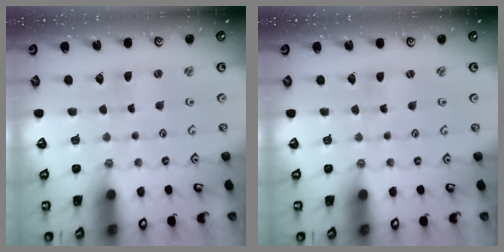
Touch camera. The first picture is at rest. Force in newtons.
{"total": 0.9, "press": 0.8, "slide": 0.1}